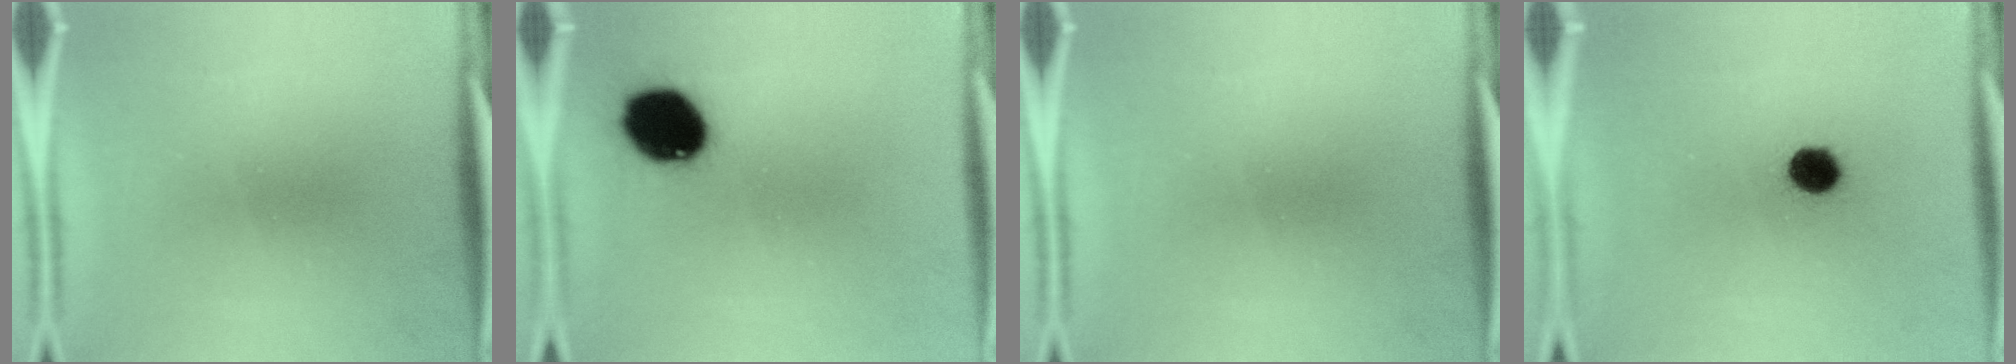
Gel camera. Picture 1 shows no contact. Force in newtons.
{"total": 12.4}
{"total": 0.0}
{"total": 5.3}